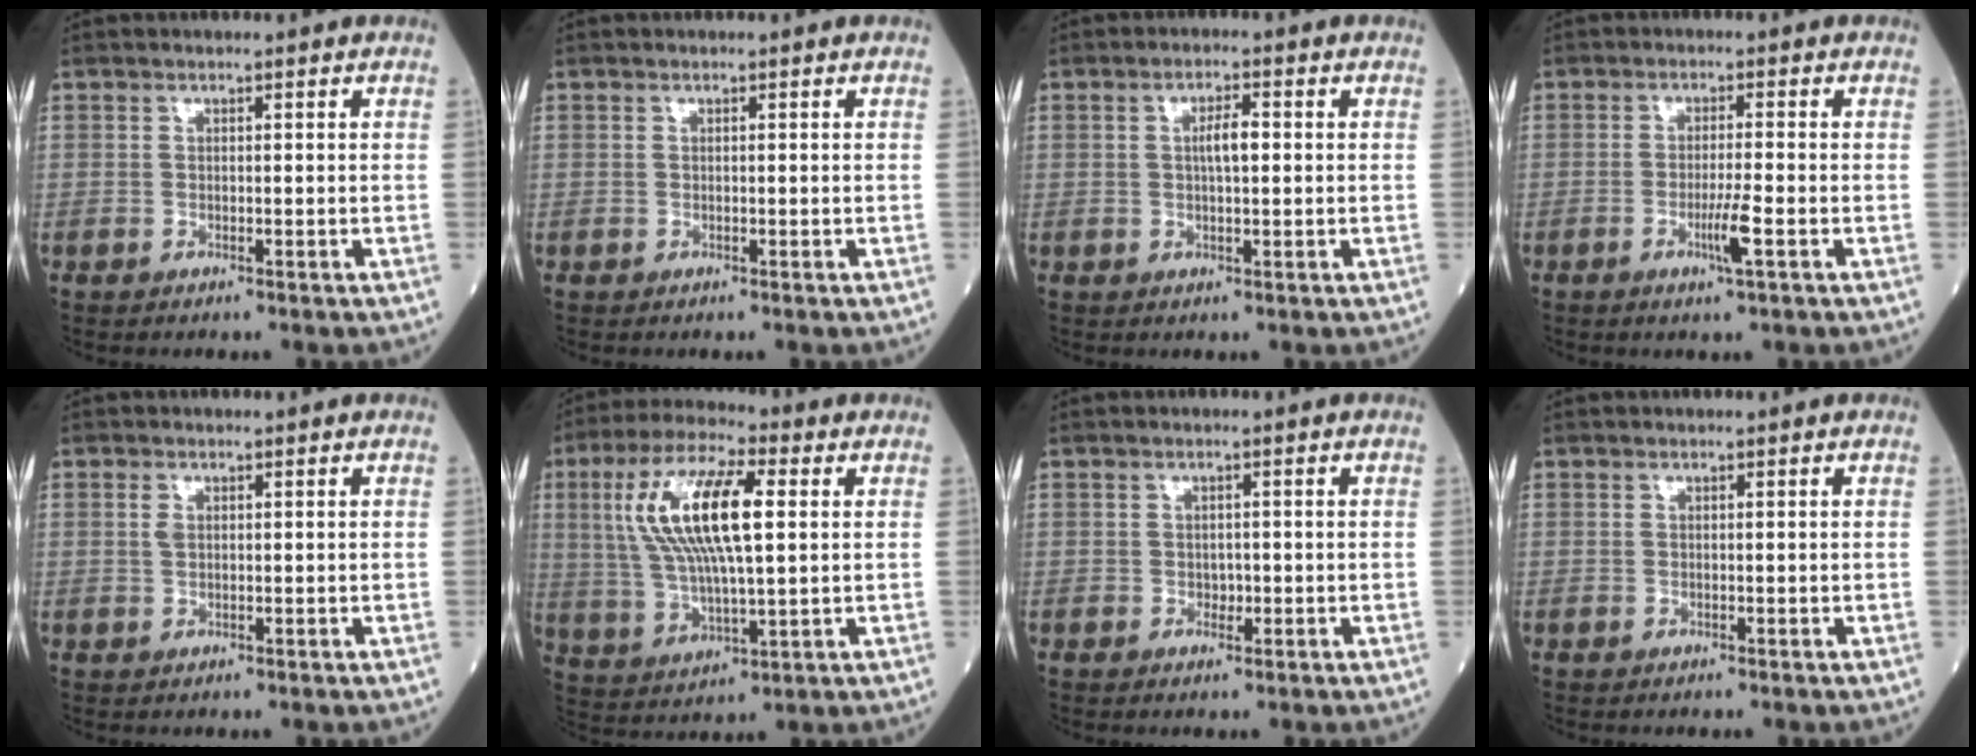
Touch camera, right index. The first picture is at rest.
{"total": 0.0}
{"total": 3.2, "force": [0.4, 0.8, 3.1], "torque": [-0.055, 0.004, 0.005]}
{"total": 3.7, "force": [-1.5, -0.3, 3.4], "torque": [-0.064, -0.007, -0.029]}
{"total": 1.2, "force": [0.4, 0.7, 0.9], "torque": [-0.019, 0.002, 0.008]}
{"total": 15.2, "force": [3.3, 3.6, 14.4], "torque": [-0.295, 0.019, 0.059]}
{"total": 1.1, "force": [-0.2, 0.9, 0.6], "torque": [-0.010, 0.002, 0.000]}
{"total": 0.0}